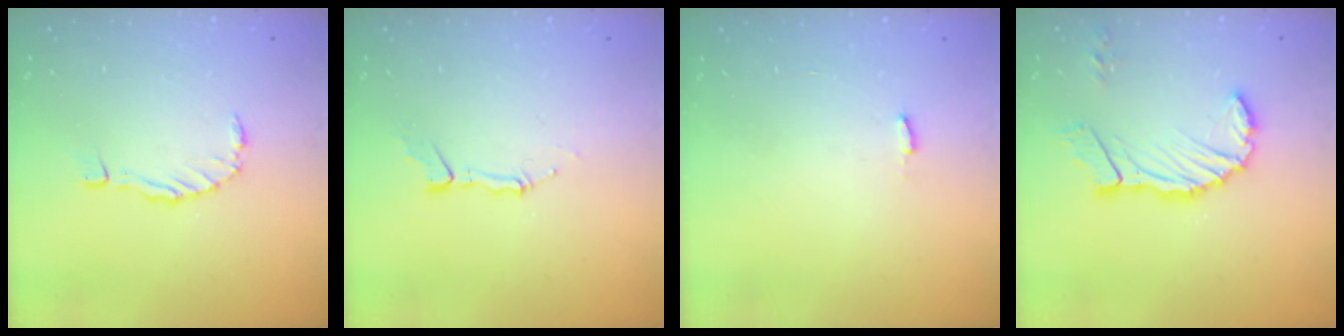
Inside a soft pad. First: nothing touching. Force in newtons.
{"total": 4.5, "press": 4.5, "slide": 0.2}
{"total": 4.3, "press": 4.2, "slide": 0.3}
{"total": 12.3, "press": 12.1, "slide": 1.8}